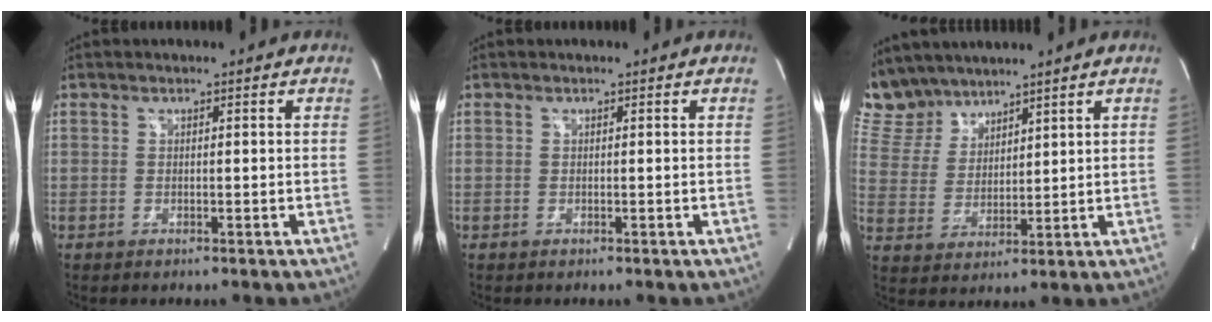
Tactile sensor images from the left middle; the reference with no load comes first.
{"total": 0.0}
{"total": 8.3, "force": [7.7, 3.1, 0.8], "torque": [-0.029, 0.013, 0.170]}